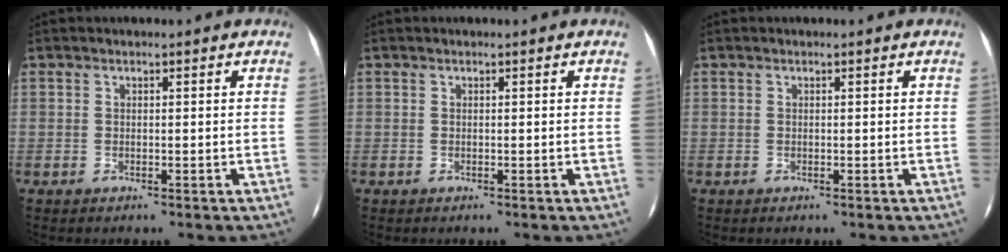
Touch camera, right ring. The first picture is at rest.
{"total": 0.0}
{"total": 0.0}